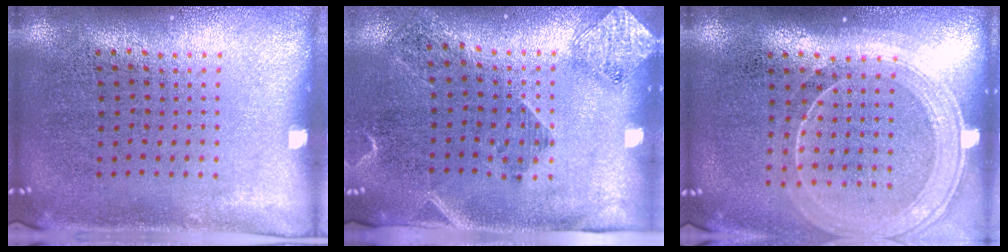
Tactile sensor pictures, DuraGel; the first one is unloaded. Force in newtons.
{"total": 1.8, "press": 1.4, "slide": 1.2}
{"total": 1.8, "press": 1.7, "slide": 0.8}